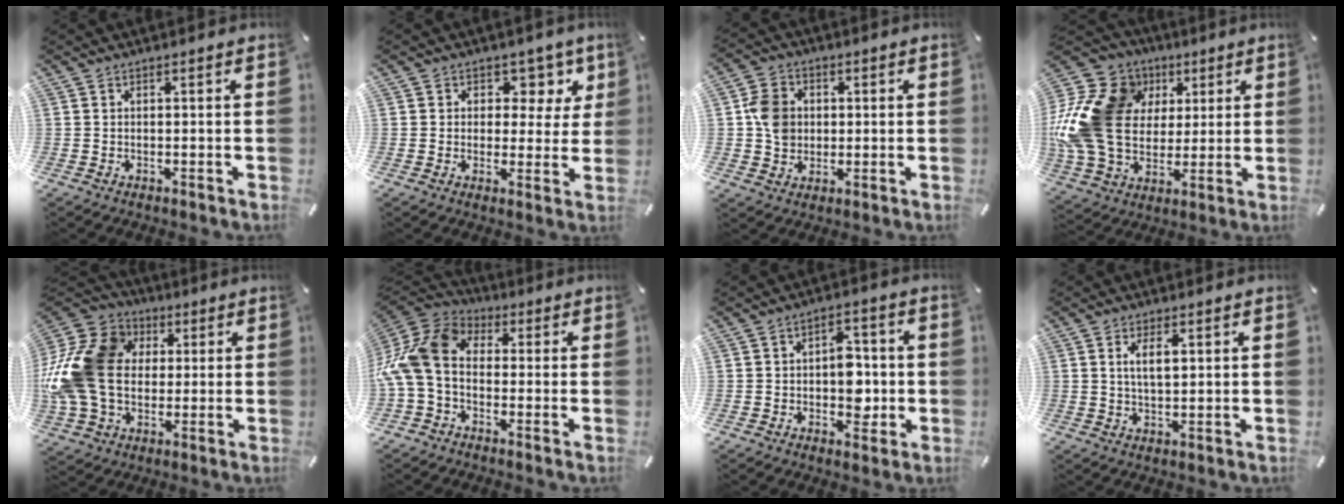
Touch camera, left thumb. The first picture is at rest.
{"total": 7.8, "force": [3.5, 6.1, 3.4], "torque": [-0.034, -0.028, 0.058]}
{"total": 7.7, "force": [0.5, 6.9, 3.3], "torque": [-0.046, 0.013, 0.013]}
{"total": 21.7, "force": [2.9, 17.9, 11.9], "torque": [-0.244, 0.000, 0.054]}
{"total": 20.0, "force": [0.7, 16.6, 11.1], "torque": [-0.237, 0.014, 0.016]}
{"total": 12.3, "force": [-2.3, 9.1, 7.8], "torque": [-0.177, 0.023, -0.047]}
{"total": 8.0, "force": [-0.9, 5.6, 5.6], "torque": [-0.069, 0.005, -0.016]}
{"total": 4.7, "force": [1.3, 2.0, 4.1], "torque": [-0.069, 0.000, 0.017]}